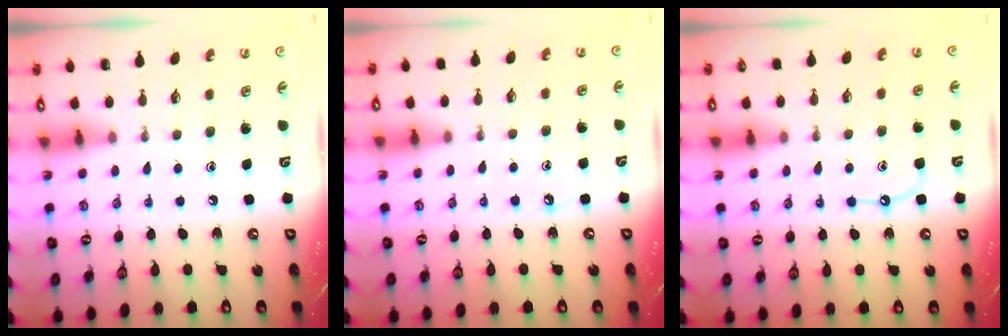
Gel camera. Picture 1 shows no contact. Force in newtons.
{"total": 3.9, "press": 3.9, "slide": 0.6}
{"total": 7.5, "press": 7.5, "slide": 0.7}